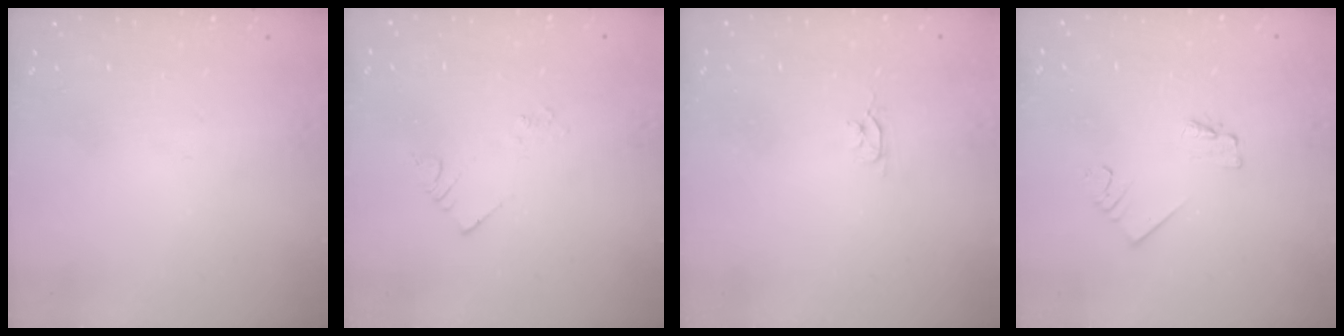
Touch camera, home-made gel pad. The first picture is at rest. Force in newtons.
{"total": 2.1, "press": 2.1, "slide": 0.3}
{"total": 2.6, "press": 2.6, "slide": 0.3}
{"total": 1.6, "press": 1.5, "slide": 0.2}